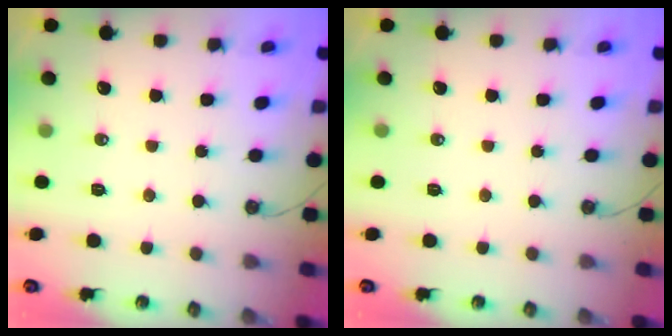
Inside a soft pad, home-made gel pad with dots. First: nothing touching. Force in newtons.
{"total": 0.0}